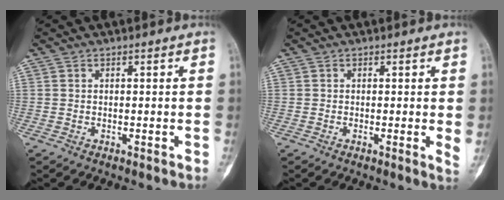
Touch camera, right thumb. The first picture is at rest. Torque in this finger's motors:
{"motor_torque": [0.06, 0.37, 0.34, -0.21, 0.06]}